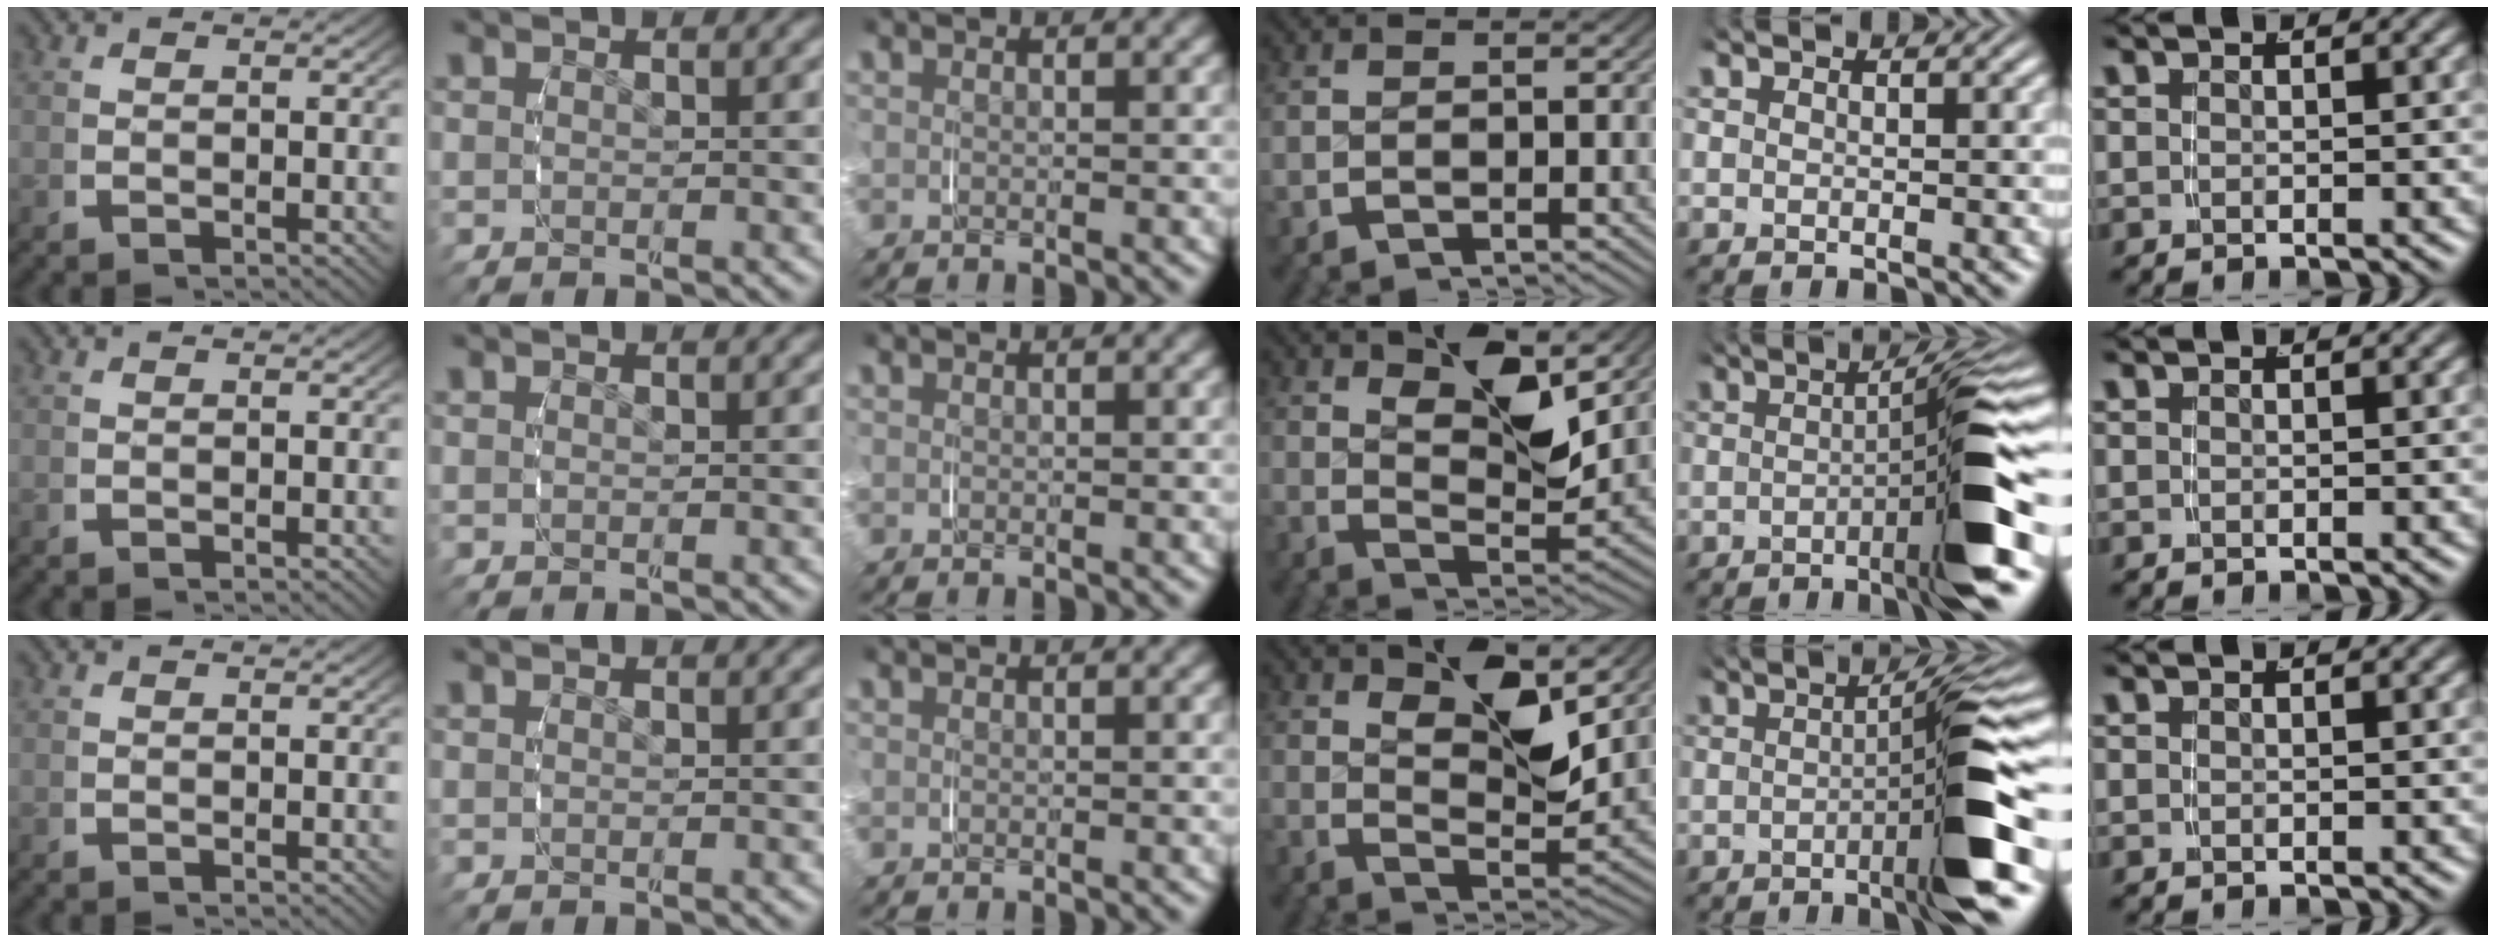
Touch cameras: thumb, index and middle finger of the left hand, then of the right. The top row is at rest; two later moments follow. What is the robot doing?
{"motion": "grasp_and_lifting", "object": "jar lid"}